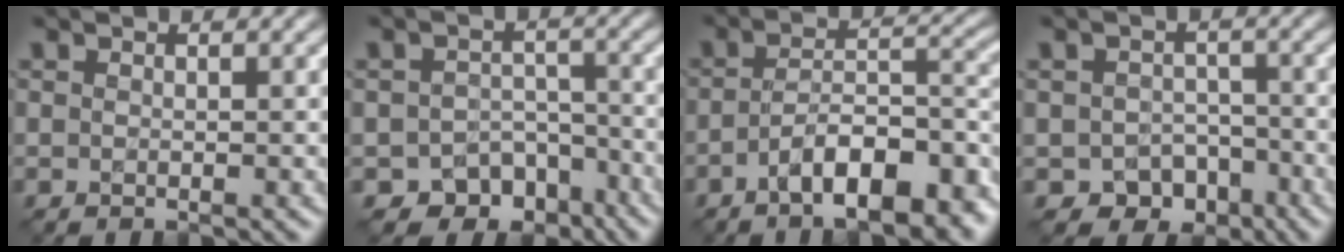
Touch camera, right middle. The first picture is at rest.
{"total": 7.3, "force": [-5.4, 4.6, 1.7], "torque": [0.002, -0.003, -0.063]}
{"total": 9.3, "force": [-4.7, 3.5, 7.2], "torque": [-0.104, 0.004, -0.075]}
{"total": 4.0, "force": [-2.3, 3.0, 1.4], "torque": [-0.011, -0.004, -0.029]}